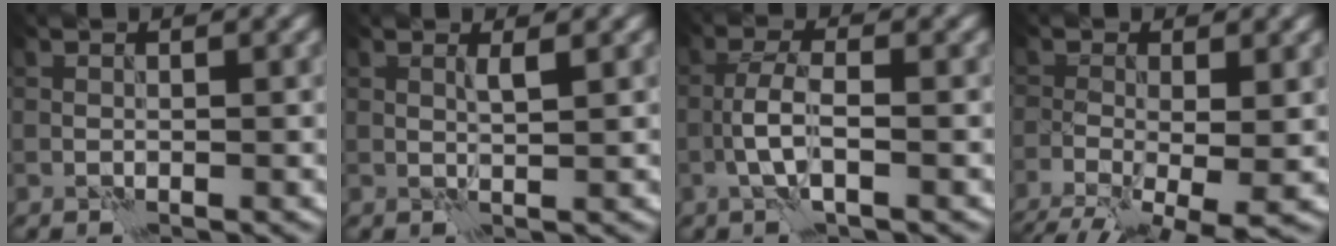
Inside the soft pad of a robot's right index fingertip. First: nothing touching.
{"total": 1.1, "force": [0.6, 0.0, 0.9], "torque": [-0.020, -0.001, 0.008]}
{"total": 3.0, "force": [-0.9, 0.8, 2.8], "torque": [-0.061, 0.006, -0.023]}
{"total": 7.5, "force": [-3.8, 2.7, 5.9], "torque": [-0.101, -0.025, -0.061]}